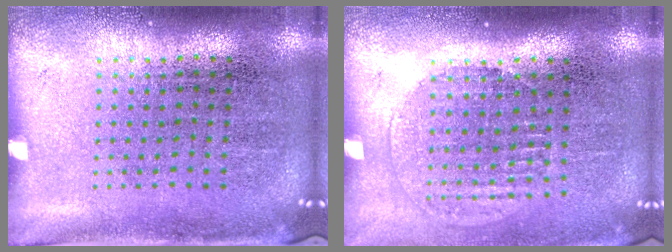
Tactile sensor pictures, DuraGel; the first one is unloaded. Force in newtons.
{"total": 1.3, "press": 1.1, "slide": 0.5}